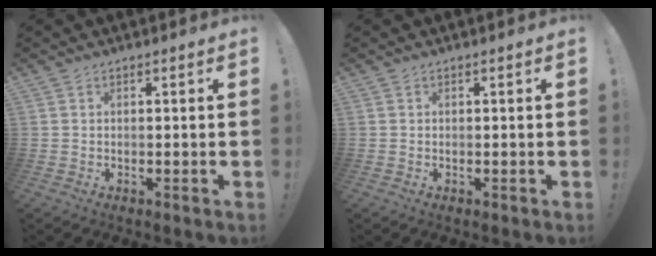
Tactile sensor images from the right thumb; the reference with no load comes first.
{"total": 0.0}